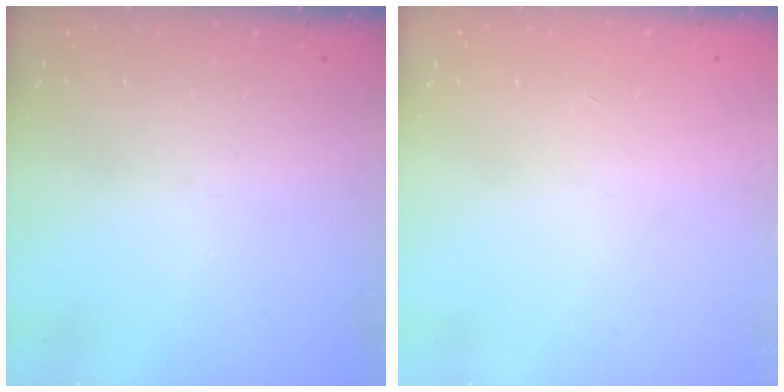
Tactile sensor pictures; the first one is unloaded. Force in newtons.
{"total": 0.9, "press": 0.8, "slide": 0.2}